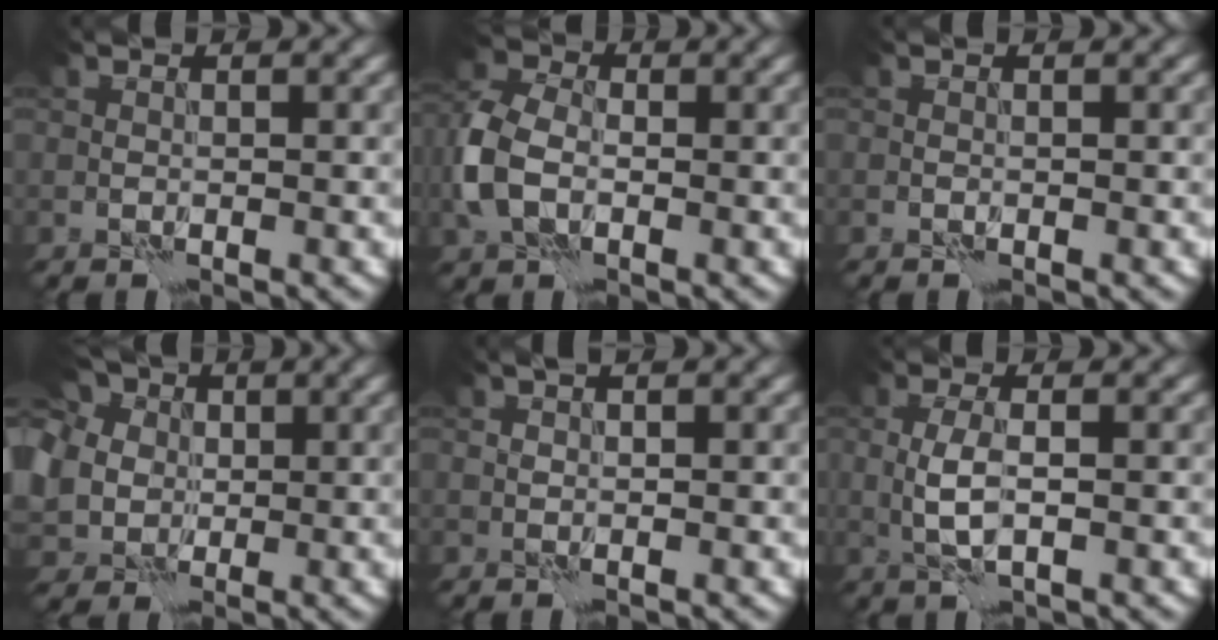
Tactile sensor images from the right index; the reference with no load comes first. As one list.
[{"total": 5.0, "force": [-1.3, 3.4, 3.4], "torque": [-0.088, 0.009, -0.038]}, {"total": 0.0}, {"total": 9.8, "force": [2.7, 8.0, 4.9], "torque": [-0.115, 0.017, 0.020]}, {"total": 0.5, "force": [0.3, 0.0, 0.4], "torque": [-0.009, 0.005, 0.005]}, {"total": 2.3, "force": [-0.2, 0.5, 2.2], "torque": [-0.053, 0.001, -0.003]}]